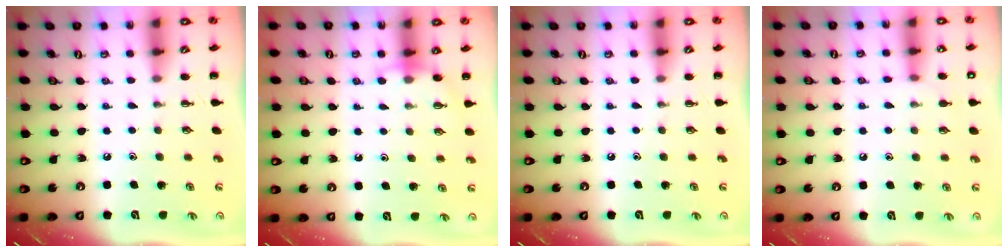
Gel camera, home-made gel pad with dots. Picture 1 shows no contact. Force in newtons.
{"total": 5.9, "press": 5.7, "slide": 1.5}
{"total": 0.0}
{"total": 7.2, "press": 6.7, "slide": 2.4}